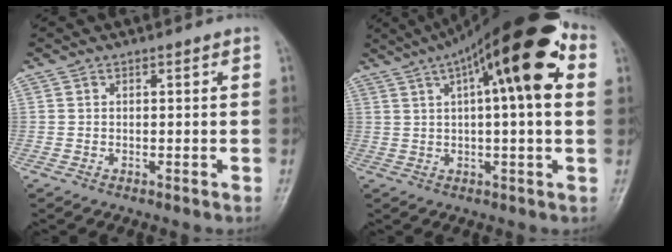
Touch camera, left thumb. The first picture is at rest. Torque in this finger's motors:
{"motor_torque": [0.04, 1.55, 2.29, -0.48, 0.53]}